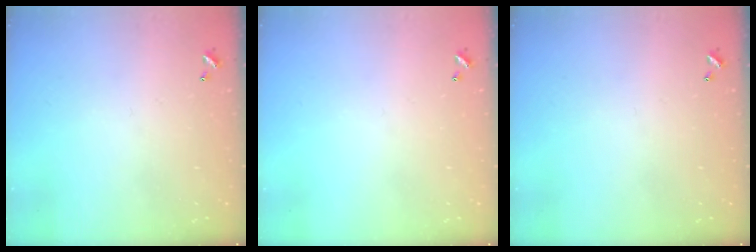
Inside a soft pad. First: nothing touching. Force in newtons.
{"total": 0.0}
{"total": 0.0}